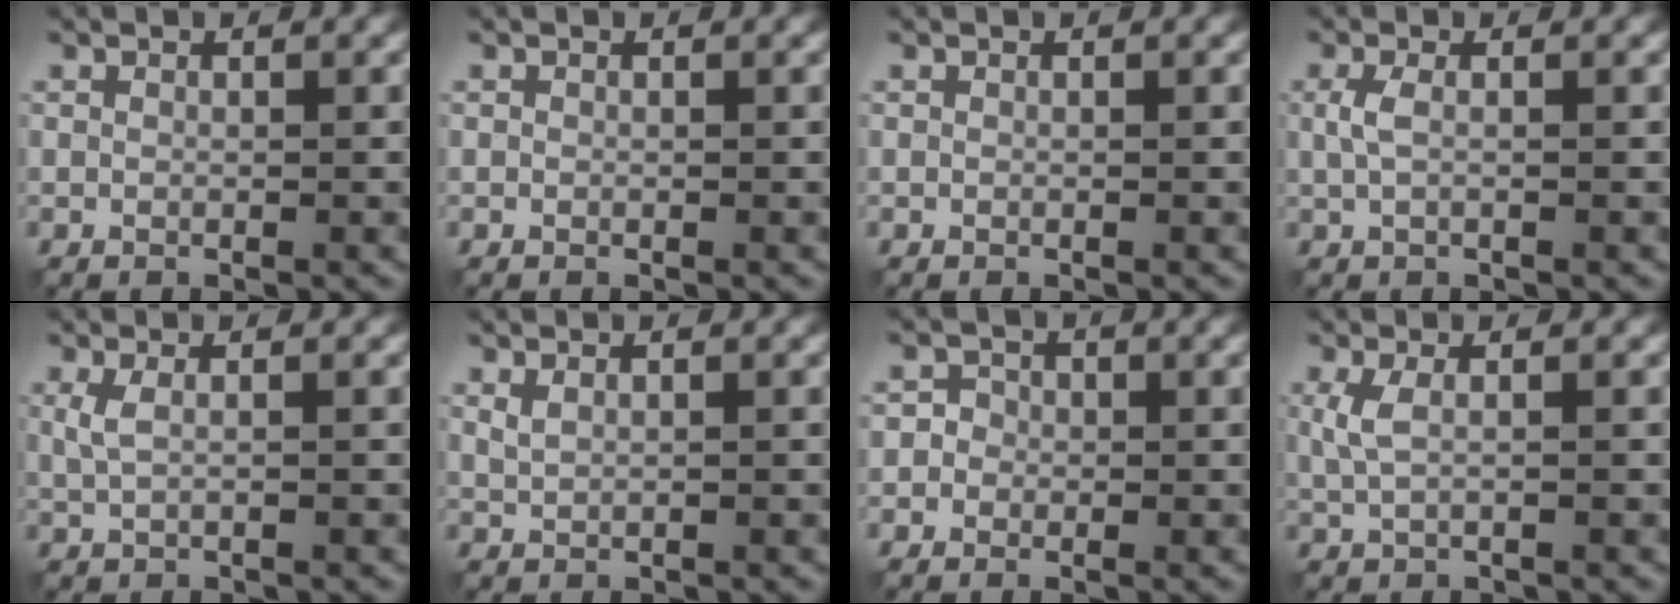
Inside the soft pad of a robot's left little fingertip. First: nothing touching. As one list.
[{"total": 0.0}, {"total": 0.0}, {"total": 1.6, "force": [0.1, 0.6, 1.4], "torque": [-0.036, 0.003, 0.002]}, {"total": 1.5, "force": [0.5, 0.5, 1.3], "torque": [-0.029, 0.003, 0.010]}, {"total": 0.8, "force": [0.6, 0.2, 0.5], "torque": [-0.016, 0.001, 0.015]}, {"total": 1.9, "force": [-0.2, 1.9, 0.4], "torque": [0.011, 0.005, -0.018]}, {"total": 1.8, "force": [0.4, 0.5, 1.7], "torque": [-0.040, 0.004, 0.010]}]